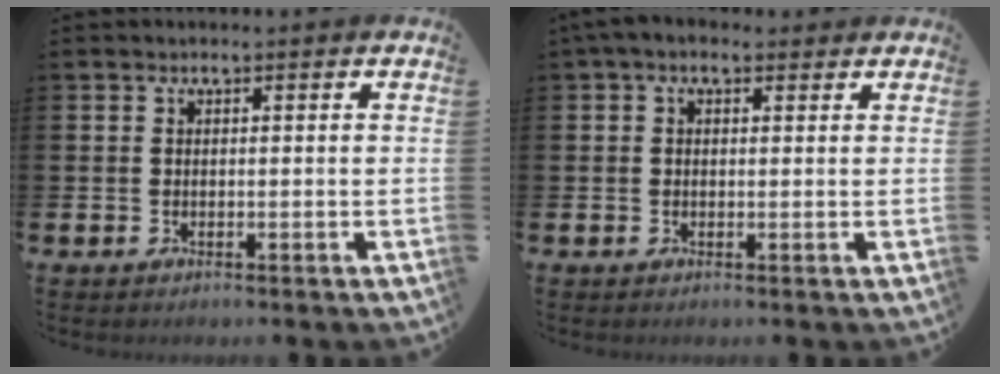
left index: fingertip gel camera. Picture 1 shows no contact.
{"total": 2.4, "force": [1.6, 1.4, 1.3], "torque": [-0.023, 0.006, 0.026]}